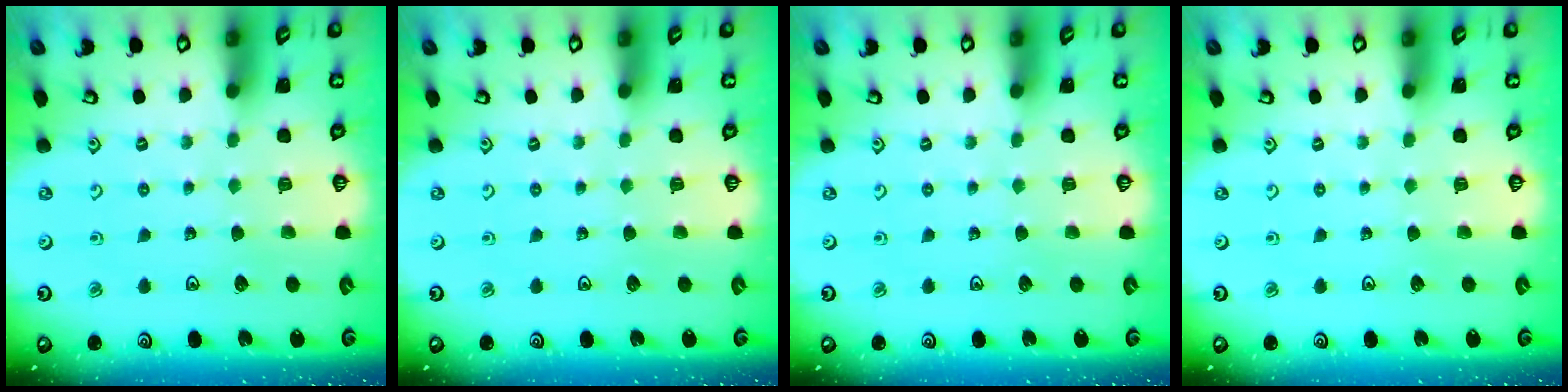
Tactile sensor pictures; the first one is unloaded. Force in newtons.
{"total": 0.0}
{"total": 0.0}
{"total": 0.0}